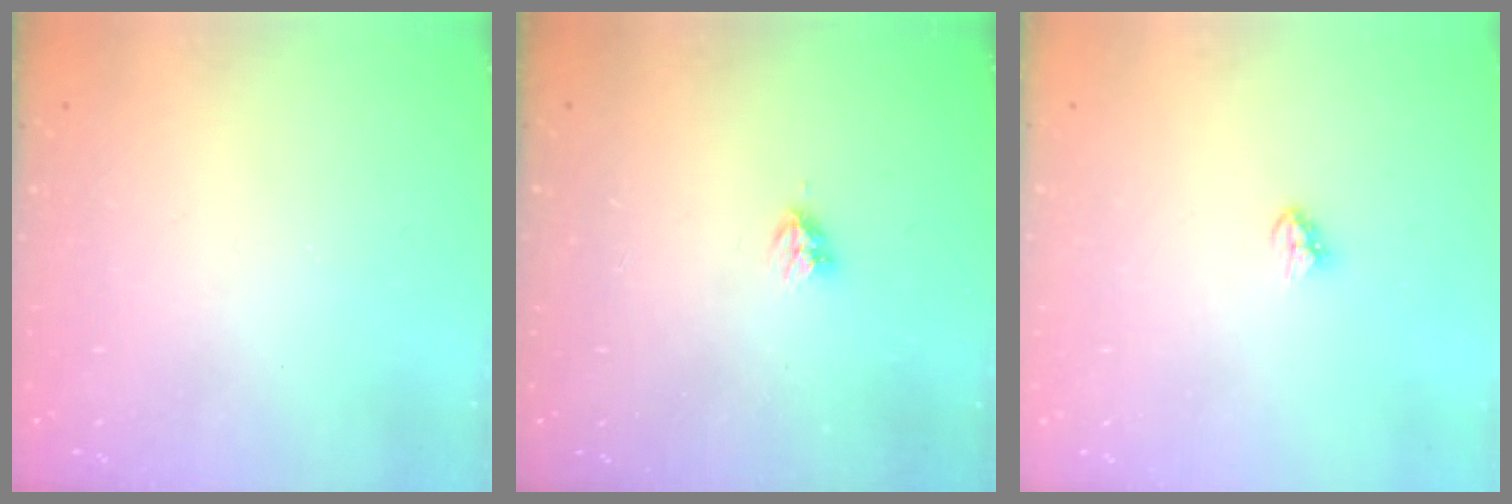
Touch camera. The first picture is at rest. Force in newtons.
{"total": 3.5, "press": 3.4, "slide": 0.5}
{"total": 3.4, "press": 3.4, "slide": 0.5}